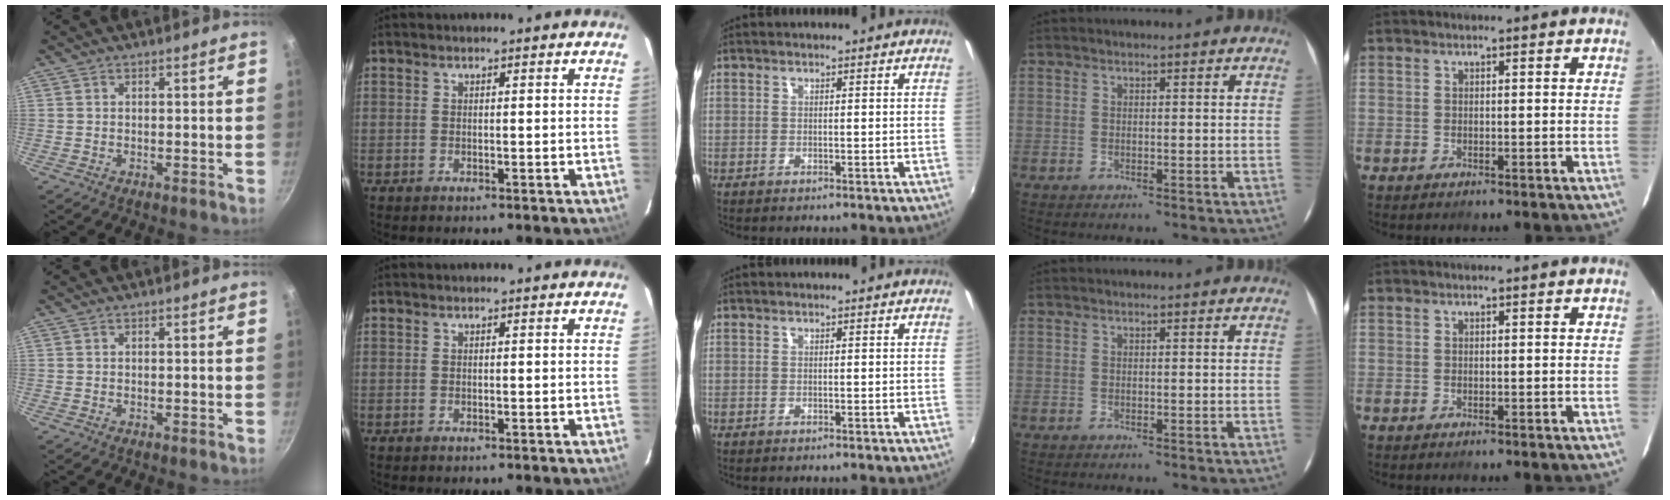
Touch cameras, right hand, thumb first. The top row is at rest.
{}